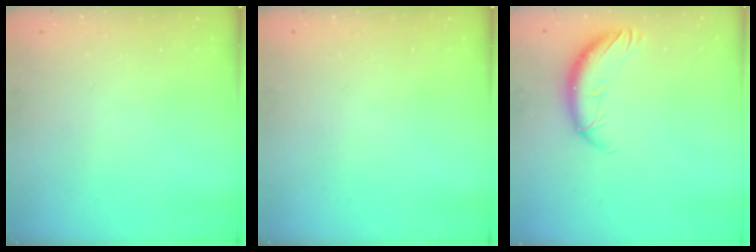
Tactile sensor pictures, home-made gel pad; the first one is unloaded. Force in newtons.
{"total": 0.0}
{"total": 10.5, "press": 10.4, "slide": 1.7}